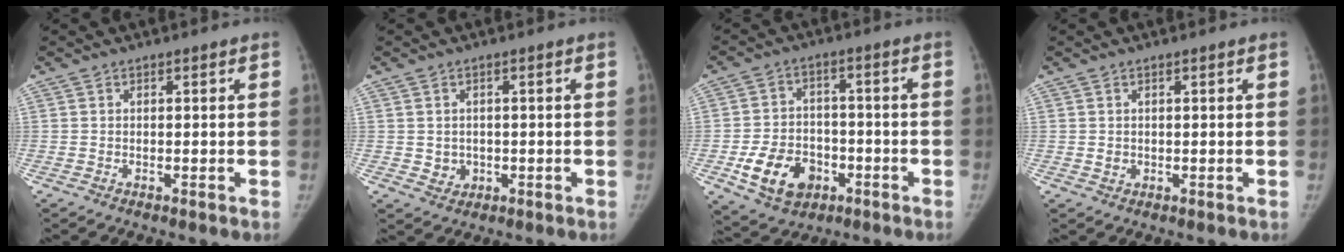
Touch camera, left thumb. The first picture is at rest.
{"total": 2.9, "force": [-0.3, 2.7, 1.1], "torque": [-0.005, 0.001, 0.004]}
{"total": 11.8, "force": [-4.5, 8.8, 6.5], "torque": [-0.086, 0.022, -0.067]}
{"total": 1.1, "force": [0.2, 0.9, 0.6], "torque": [-0.006, -0.001, 0.007]}